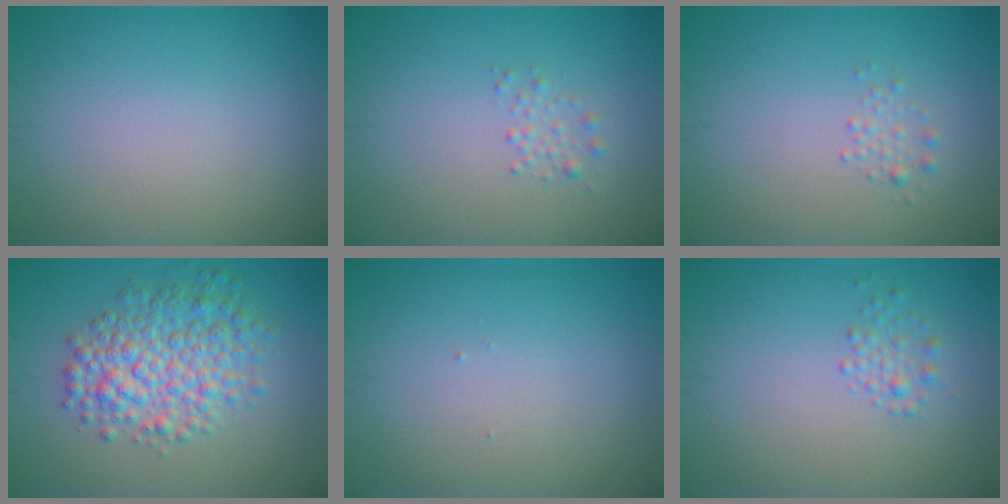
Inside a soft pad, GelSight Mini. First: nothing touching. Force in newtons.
{"total": 1.5, "press": 1.5, "slide": 0.0}
{"total": 1.0, "press": 1.0, "slide": 0.0}
{"total": 6.0, "press": 6.0, "slide": 0.1}
{"total": 0.0}
{"total": 1.4, "press": 1.4, "slide": 0.1}